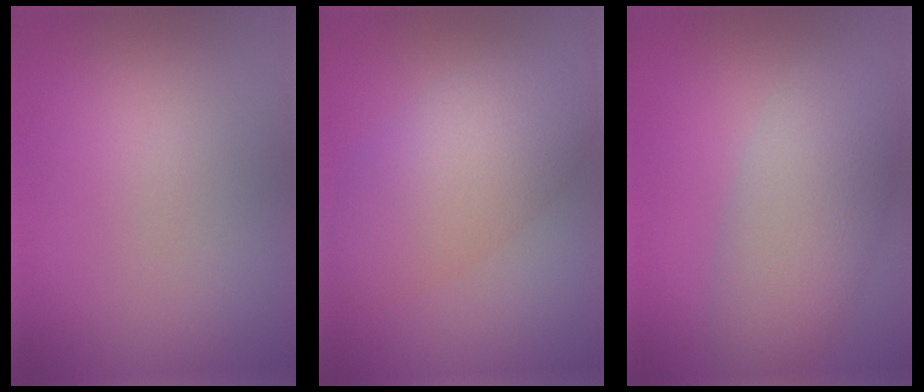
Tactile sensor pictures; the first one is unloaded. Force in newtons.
{"total": 6.6, "press": 6.6, "slide": 0.3}
{"total": 6.1, "press": 6.1, "slide": 0.4}